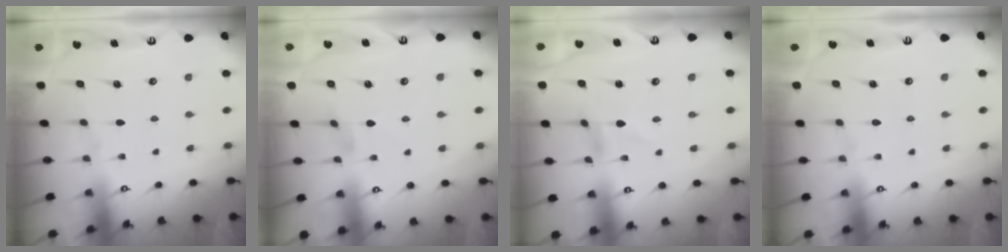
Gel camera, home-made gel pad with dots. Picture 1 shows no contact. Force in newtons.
{"total": 0.0}
{"total": 1.2, "press": 1.1, "slide": 0.1}
{"total": 1.8, "press": 1.8, "slide": 0.1}